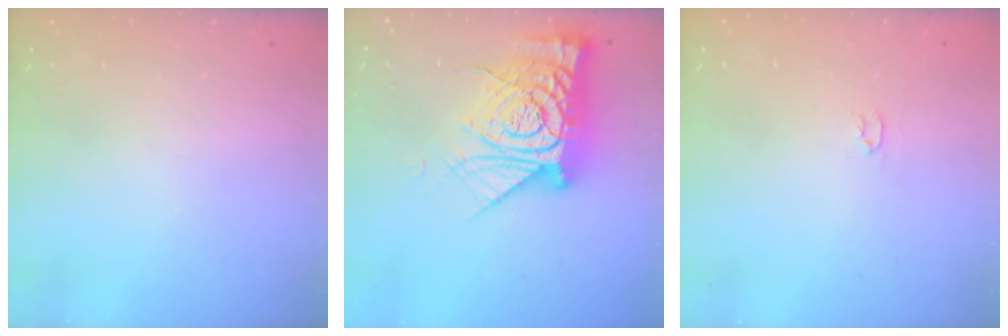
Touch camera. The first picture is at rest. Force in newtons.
{"total": 22.0, "press": 21.9, "slide": 2.2}
{"total": 2.0, "press": 2.0, "slide": 0.3}